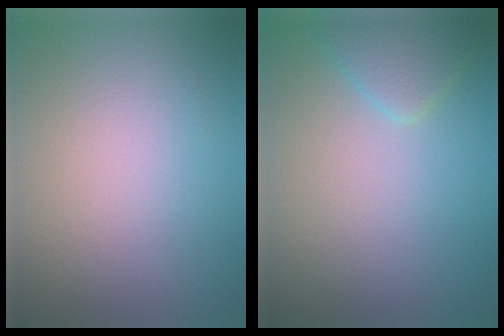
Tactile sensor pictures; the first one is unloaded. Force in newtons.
{"total": 2.3, "press": 2.3, "slide": 0.1}